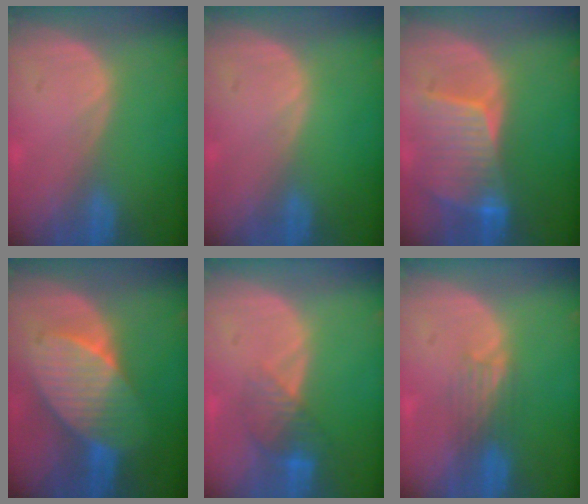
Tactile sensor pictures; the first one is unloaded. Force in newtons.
{"total": 0.0}
{"total": 8.4, "press": 7.6, "slide": 3.5}
{"total": 7.9, "press": 7.9, "slide": 0.1}
{"total": 4.2, "press": 3.8, "slide": 1.7}
{"total": 3.5, "press": 3.1, "slide": 1.6}